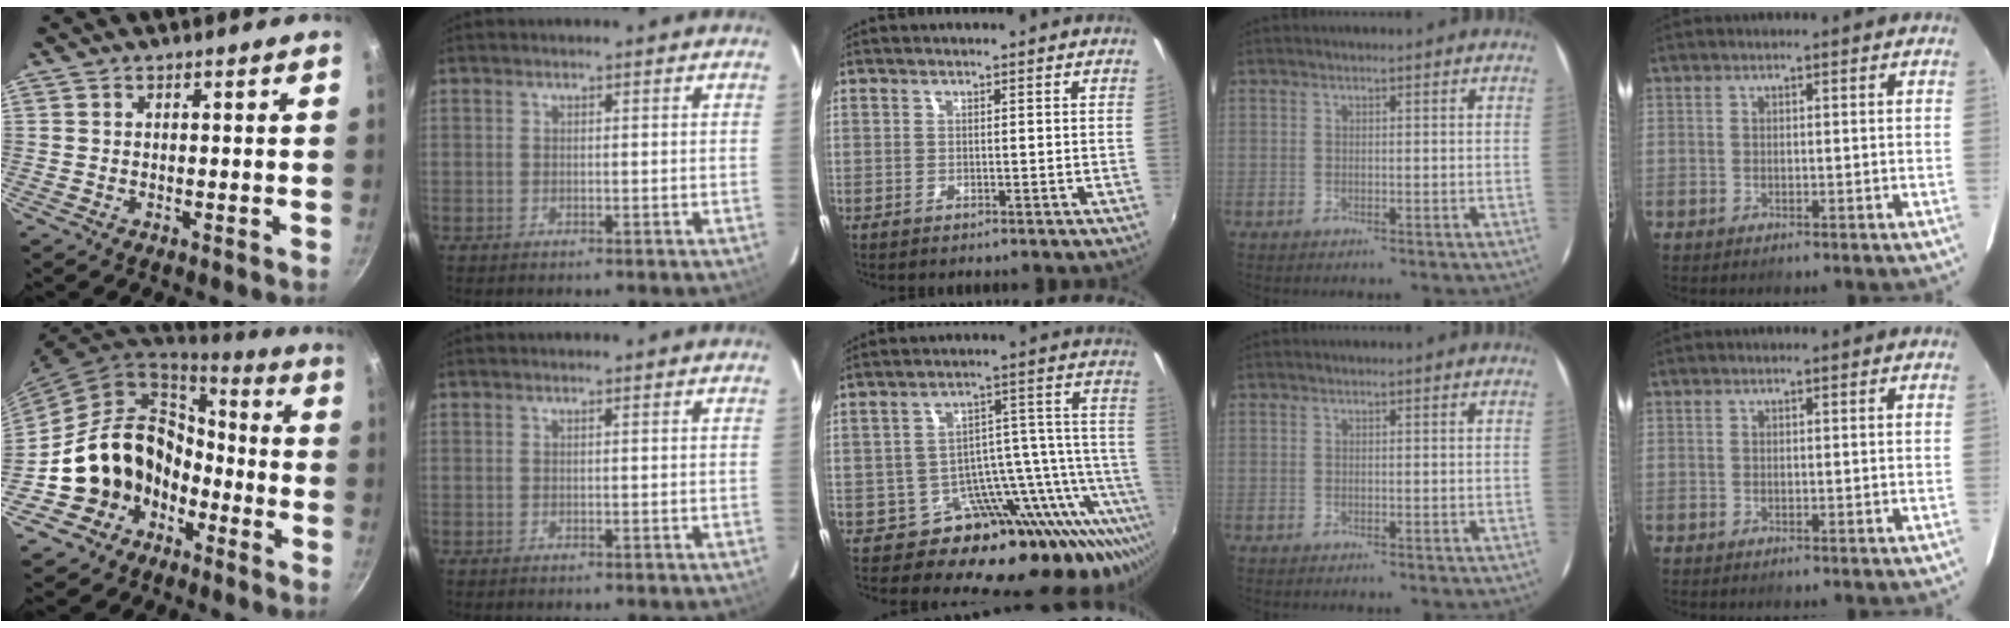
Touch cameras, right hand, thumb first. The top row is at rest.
{"thumb": {"total": 16.5, "force": [-6.1, 13.4, 7.4], "torque": [-0.095, 0.072, -0.095]}, "middle": {"total": 22.6, "force": [-14.4, 10.1, 14.2], "torque": [-0.161, 0.004, -0.208]}}